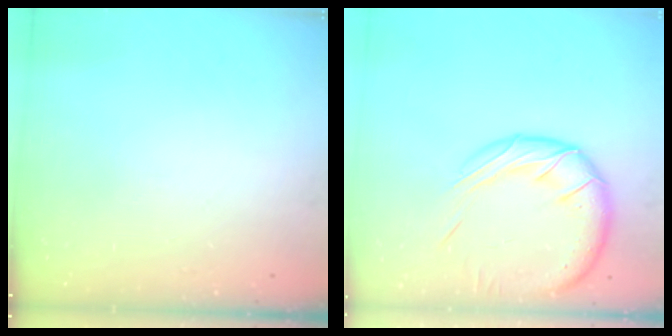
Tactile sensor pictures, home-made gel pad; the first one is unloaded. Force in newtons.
{"total": 15.2, "press": 15.0, "slide": 2.2}